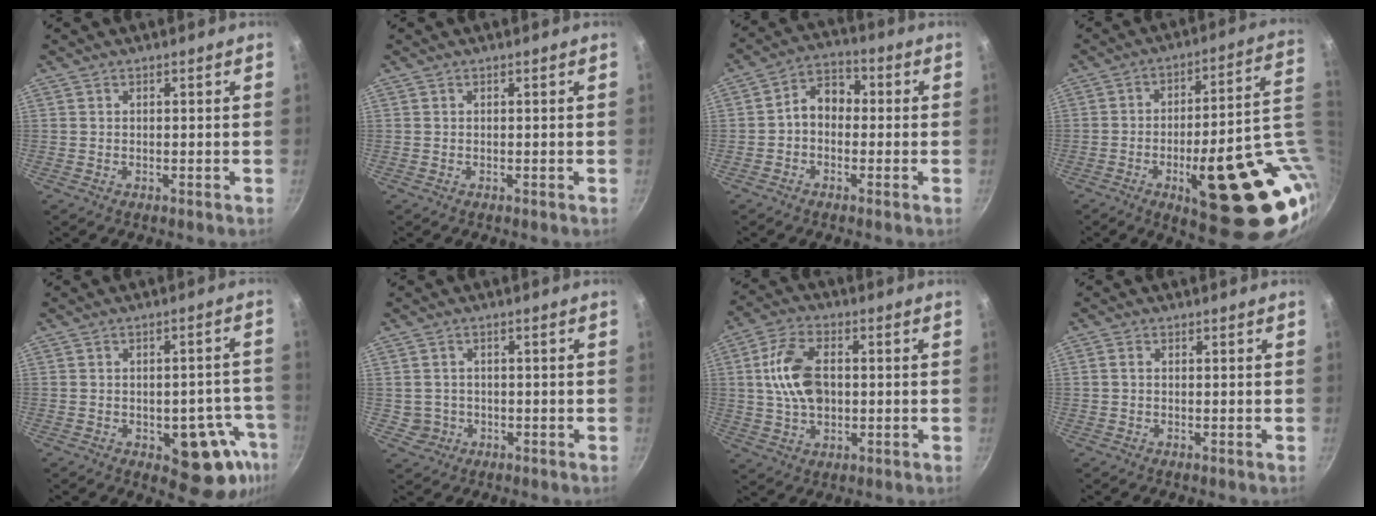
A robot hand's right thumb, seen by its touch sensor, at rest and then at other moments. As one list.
[{"total": 0.0}, {"total": 6.7, "force": [-0.6, 5.1, 4.3], "torque": [-0.042, 0.028, -0.029]}, {"total": 26.3, "force": [-3.5, 9.6, 24.3], "torque": [-0.276, -0.001, -0.027]}, {"total": 13.1, "force": [-5.0, 6.9, 9.9], "torque": [-0.049, 0.021, -0.059]}, {"total": 3.0, "force": [-0.5, 2.9, 0.3], "torque": [0.007, 0.010, 0.003]}, {"total": 11.4, "force": [1.0, 7.0, 9.0], "torque": [-0.160, 0.016, 0.013]}, {"total": 0.9, "force": [0.0, 0.6, 0.7], "torque": [-0.013, 0.004, -0.001]}]